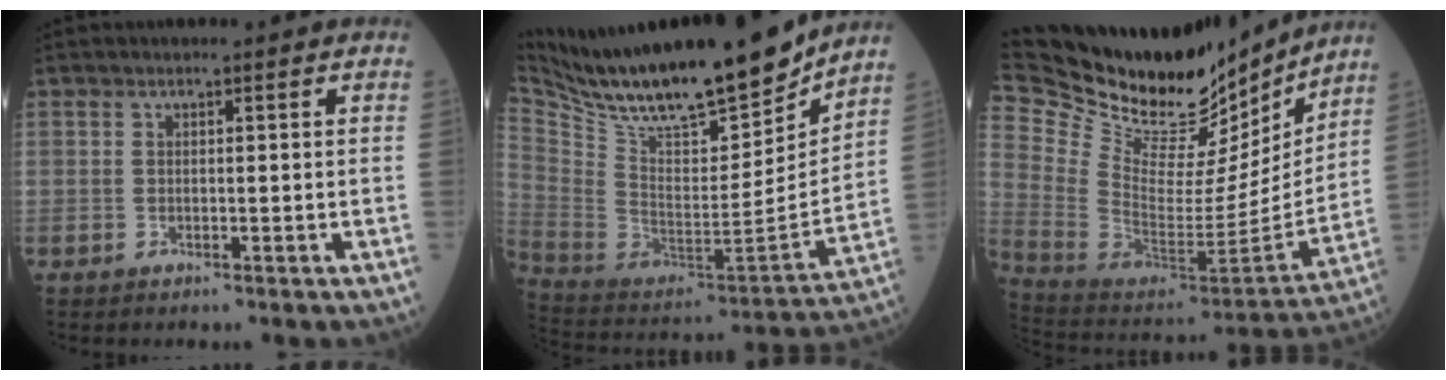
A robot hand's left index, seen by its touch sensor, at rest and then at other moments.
{"total": 26.1, "force": [22.2, 4.4, 12.8], "torque": [-0.239, -0.030, 0.364]}
{"total": 30.2, "force": [26.1, 7.9, 13.0], "torque": [-0.249, -0.040, 0.408]}